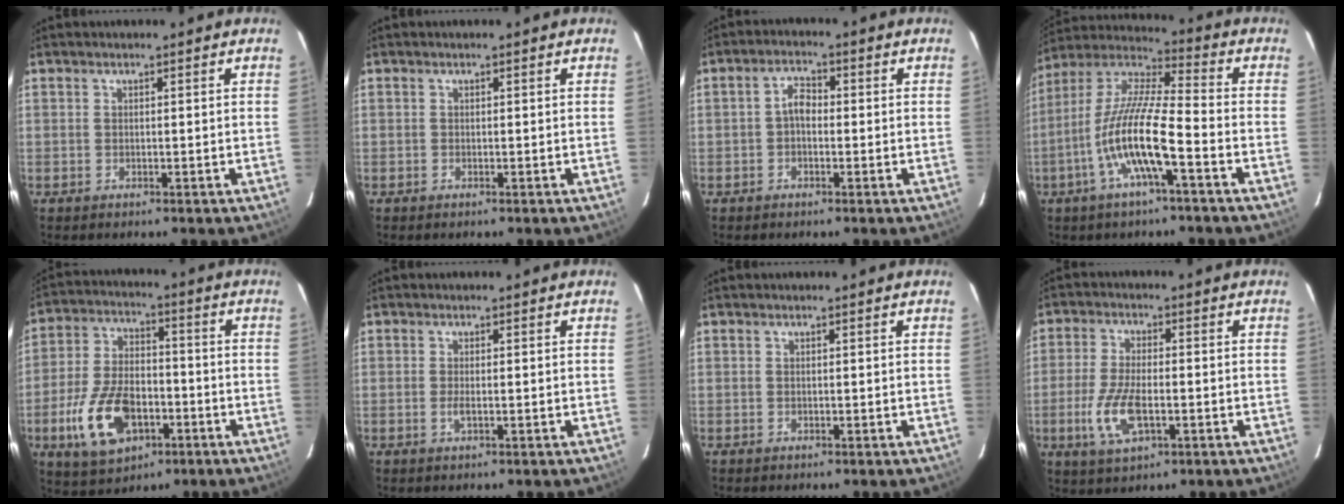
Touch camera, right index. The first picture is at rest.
{"total": 0.0}
{"total": 2.8, "force": [-0.5, 1.8, 2.1], "torque": [-0.039, 0.012, -0.011]}
{"total": 14.0, "force": [-5.5, 2.0, 12.7], "torque": [-0.249, -0.004, -0.112]}
{"total": 15.3, "force": [-5.9, 8.8, 11.1], "torque": [-0.243, -0.002, -0.094]}
{"total": 1.5, "force": [-0.3, 0.3, 1.4], "torque": [-0.030, -0.003, -0.006]}
{"total": 0.0}
{"total": 9.4, "force": [-2.7, 3.9, 8.1], "torque": [-0.176, -0.008, -0.049]}